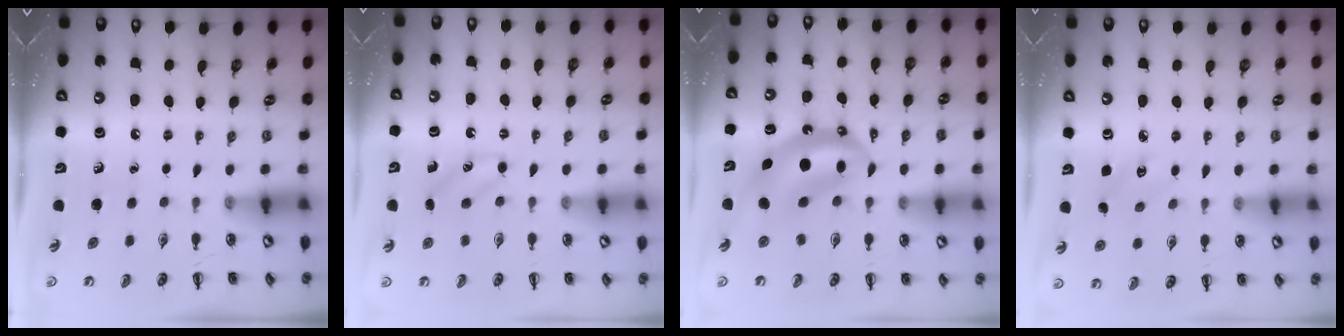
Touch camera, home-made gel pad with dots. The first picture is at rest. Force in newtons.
{"total": 3.9, "press": 3.7, "slide": 0.9}
{"total": 9.4, "press": 9.2, "slide": 1.8}
{"total": 2.6, "press": 2.5, "slide": 0.7}